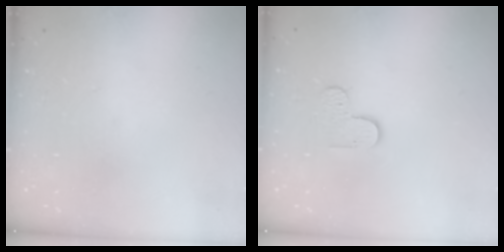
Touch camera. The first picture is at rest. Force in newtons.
{"total": 3.8, "press": 3.8, "slide": 0.4}